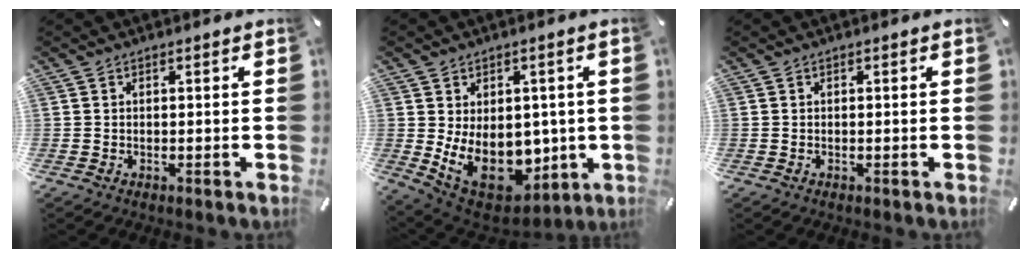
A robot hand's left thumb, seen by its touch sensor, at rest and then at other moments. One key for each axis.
{"total": 15.9, "fx": -0.4, "fy": 12.1, "fz": 10.4, "tx": -0.161, "ty": -0.032, "tz": 0.012}
{"total": 0.0}